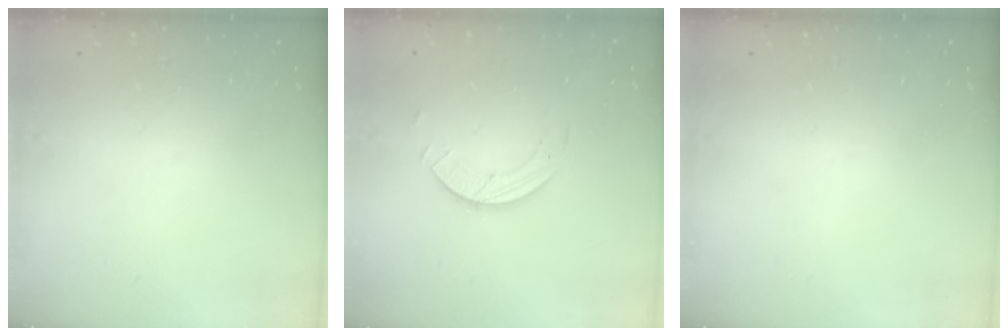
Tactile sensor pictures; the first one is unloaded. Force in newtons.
{"total": 4.0, "press": 4.0, "slide": 0.4}
{"total": 0.0}